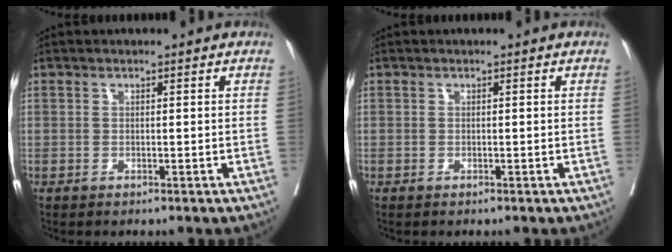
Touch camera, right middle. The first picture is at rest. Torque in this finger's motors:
{"motor_torque": [0.56, -0.68, 0.16, 0.05]}